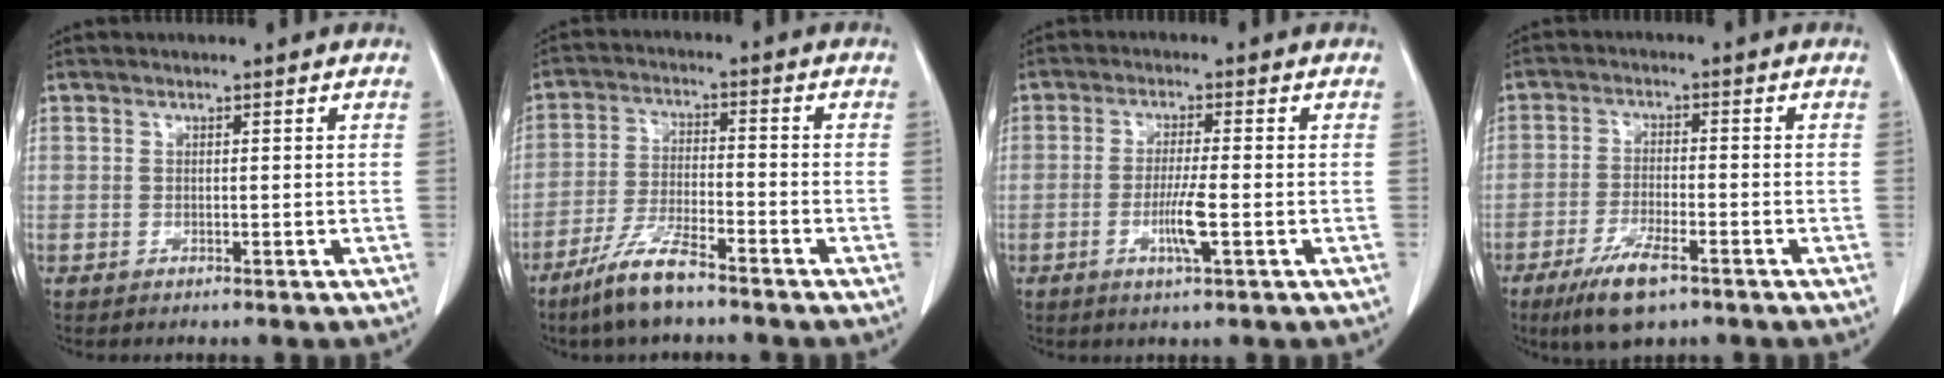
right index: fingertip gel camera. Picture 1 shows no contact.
{"total": 8.2, "force": [-6.1, 1.1, 5.3], "torque": [-0.111, -0.015, -0.118]}
{"total": 4.9, "force": [-1.5, -0.1, 4.7], "torque": [-0.090, -0.009, -0.029]}
{"total": 7.6, "force": [-4.8, 1.8, 5.7], "torque": [-0.112, -0.014, -0.081]}